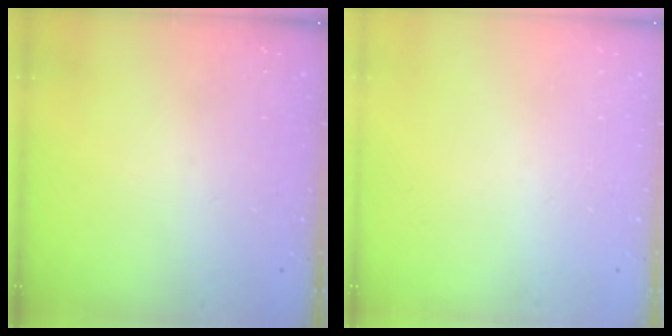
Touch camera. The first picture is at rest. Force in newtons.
{"total": 0.0}